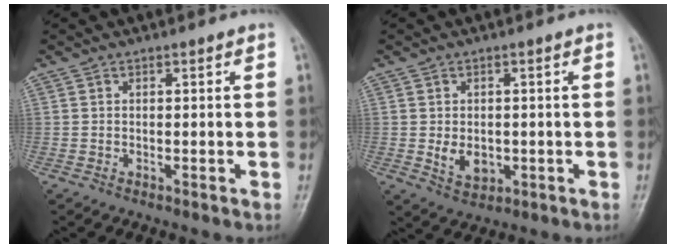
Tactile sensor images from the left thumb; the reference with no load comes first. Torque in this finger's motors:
{"motor_torque": [-0.14, 0.34, 0.38, 0.04, 0.08]}